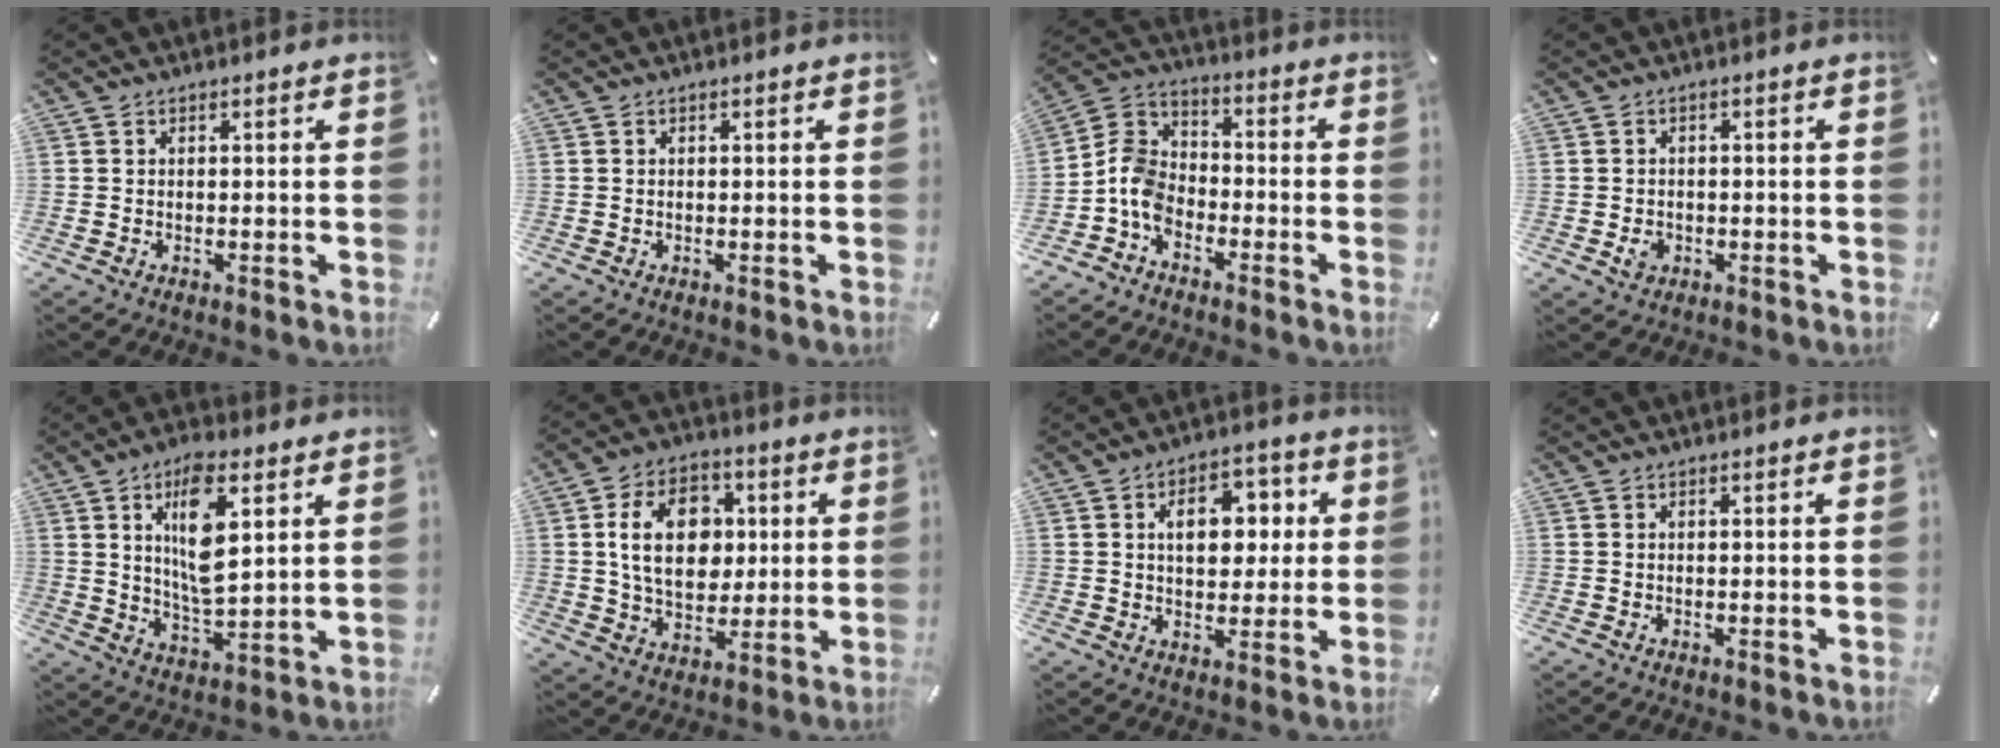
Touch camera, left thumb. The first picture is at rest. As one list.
[{"total": 0.0}, {"total": 7.8, "force": [-4.4, 5.5, 3.4], "torque": [-0.097, 0.012, -0.091]}, {"total": 2.8, "force": [-0.8, 2.3, 1.4], "torque": [-0.023, 0.004, -0.013]}, {"total": 12.0, "force": [5.1, 4.7, 9.8], "torque": [-0.188, -0.010, 0.085]}, {"total": 15.0, "force": [2.4, 11.2, 9.8], "torque": [-0.163, 0.013, 0.042]}, {"total": 10.3, "force": [2.2, 7.2, 6.9], "torque": [-0.085, -0.003, 0.029]}, {"total": 0.0}]